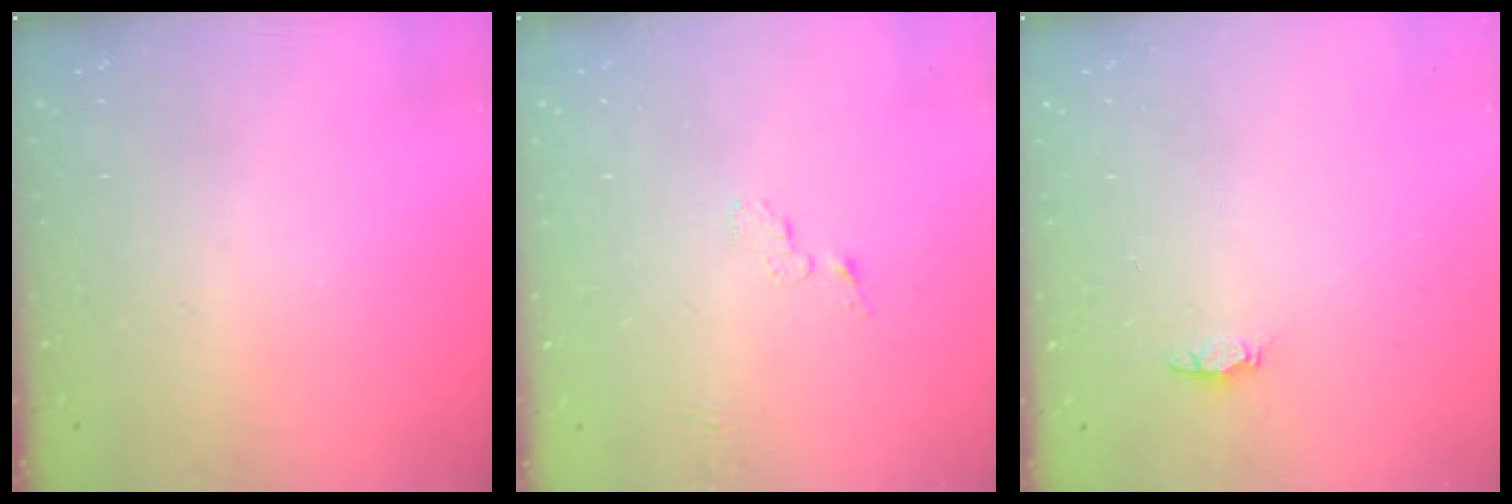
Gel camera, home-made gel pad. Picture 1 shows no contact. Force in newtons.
{"total": 3.7, "press": 3.6, "slide": 0.4}
{"total": 1.2, "press": 1.1, "slide": 0.4}